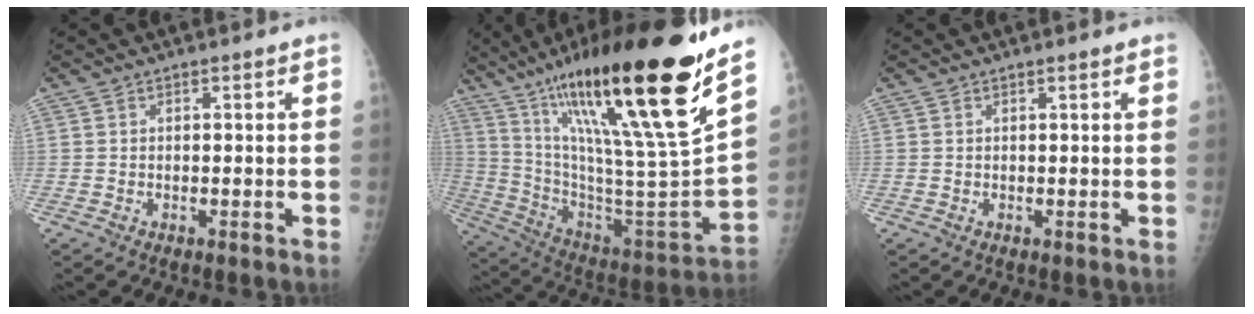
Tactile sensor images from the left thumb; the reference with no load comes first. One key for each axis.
{"total": 35.0, "fx": 21.7, "fy": 4.6, "fz": 27.0, "tx": -0.422, "ty": -0.072, "tz": 0.372}
{"total": 0.9, "fx": 0.7, "fy": 0.1, "fz": 0.6, "tx": -0.006, "ty": 0.002, "tz": 0.011}